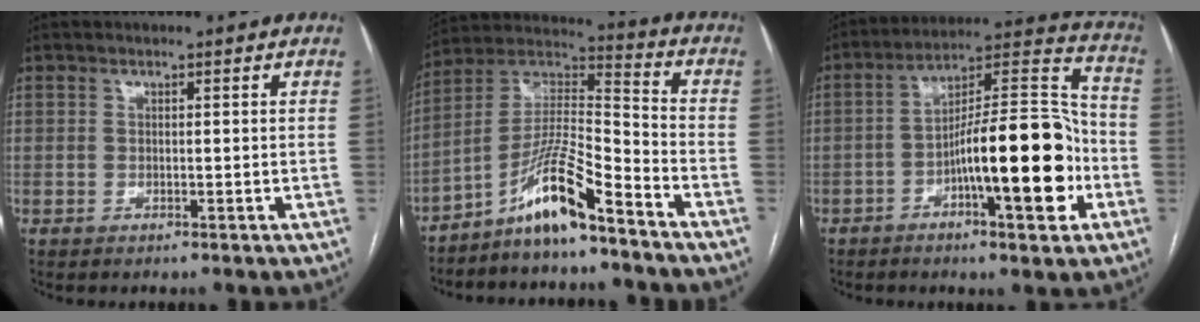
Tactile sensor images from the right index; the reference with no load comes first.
{"total": 11.6, "force": [-8.3, 0.8, 8.1], "torque": [-0.164, 0.013, -0.156]}
{"total": 17.4, "force": [-5.0, 3.5, 16.3], "torque": [-0.255, 0.024, -0.072]}